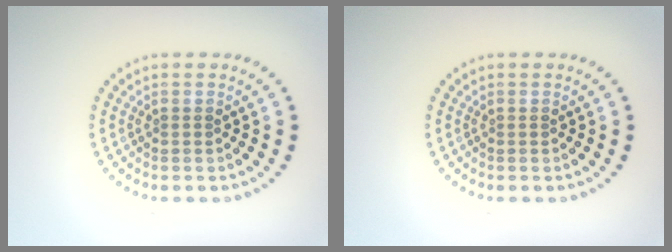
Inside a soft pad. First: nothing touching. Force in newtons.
{"total": 0.0}